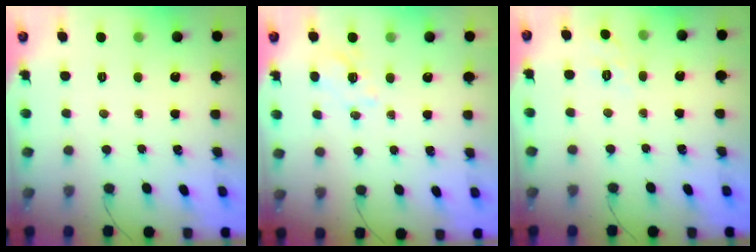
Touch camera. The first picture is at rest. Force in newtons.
{"total": 1.5, "press": 0.9, "slide": 1.1}
{"total": 1.7, "press": 0.5, "slide": 1.6}